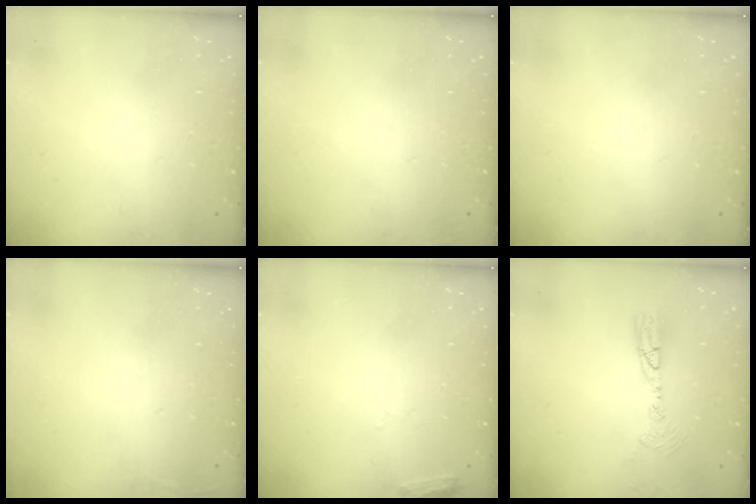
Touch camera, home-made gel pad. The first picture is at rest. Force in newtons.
{"total": 2.3, "press": 2.2, "slide": 0.8}
{"total": 0.0}
{"total": 2.7, "press": 2.6, "slide": 1.0}
{"total": 4.2, "press": 4.2, "slide": 0.5}
{"total": 9.2, "press": 9.0, "slide": 2.2}